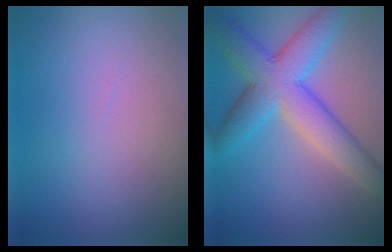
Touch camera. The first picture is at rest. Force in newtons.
{"total": 7.5, "press": 7.5, "slide": 0.2}